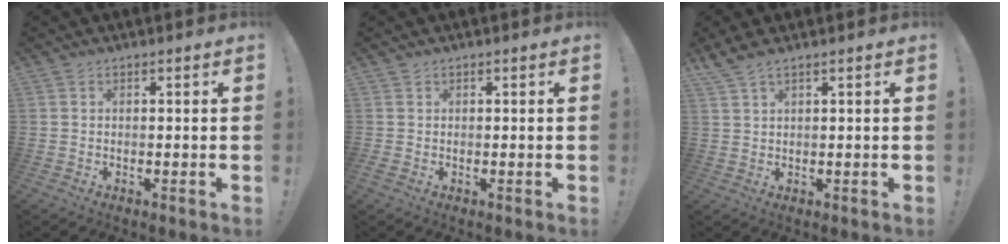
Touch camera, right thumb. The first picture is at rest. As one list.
[{"total": 0.8, "force": [0.5, 0.6, 0.0], "torque": [0.007, -0.002, 0.008]}, {"total": 2.6, "force": [2.0, 0.0, 1.7], "torque": [-0.039, -0.007, 0.038]}]